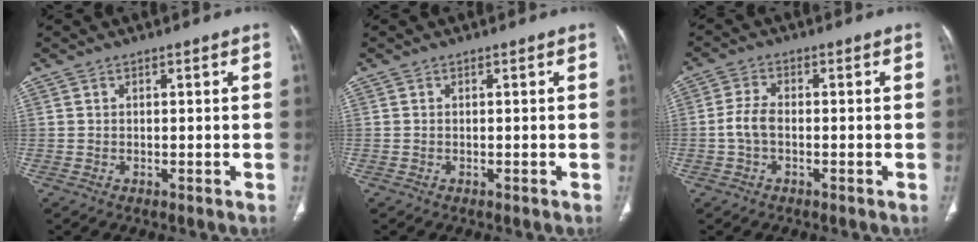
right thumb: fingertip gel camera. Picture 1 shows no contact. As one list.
[{"total": 0.0}, {"total": 4.2, "force": [-0.8, 2.4, 3.4], "torque": [-0.078, 0.012, -0.019]}]